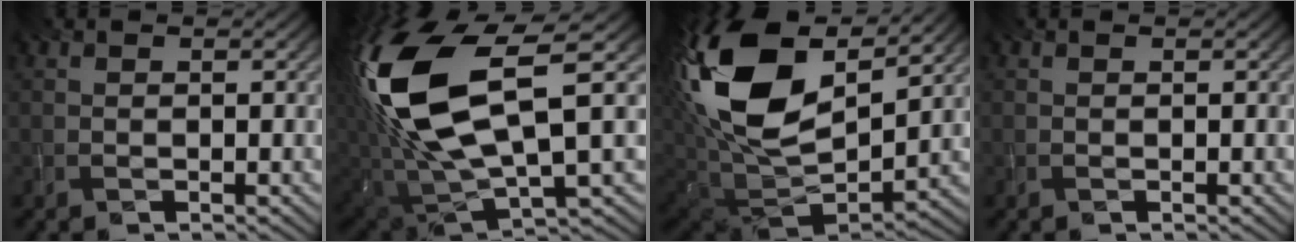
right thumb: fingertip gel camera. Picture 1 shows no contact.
{"total": 16.8, "force": [3.7, 7.8, 14.4], "torque": [-0.340, -0.002, 0.079]}
{"total": 19.9, "force": [7.3, 11.4, 14.6], "torque": [-0.341, 0.015, 0.137]}
{"total": 0.0}